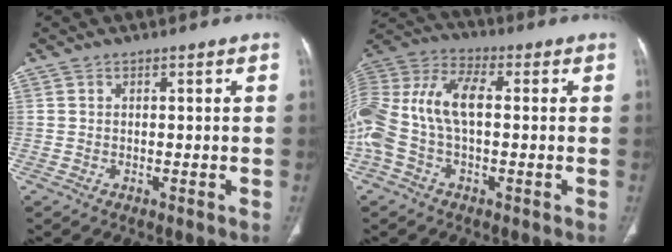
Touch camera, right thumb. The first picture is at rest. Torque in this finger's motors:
{"motor_torque": [1.57, 1.52, 0.91, 0.05, 0.24]}